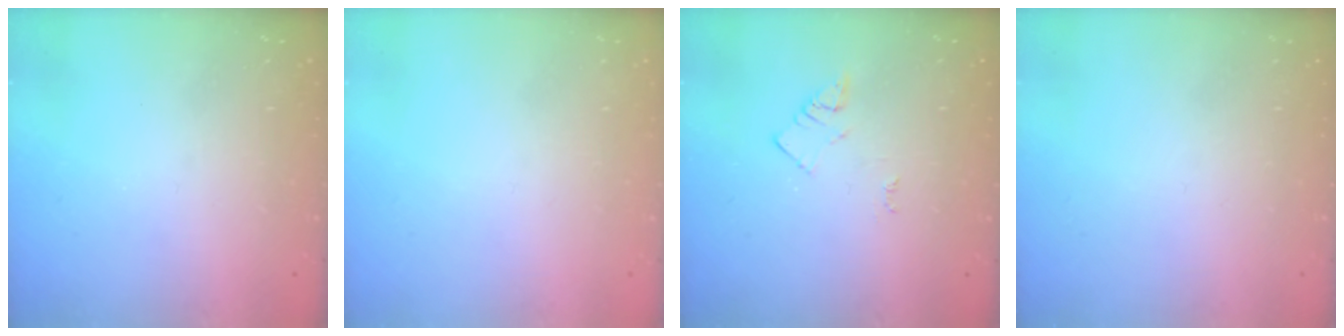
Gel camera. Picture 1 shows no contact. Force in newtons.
{"total": 1.5, "press": 1.5, "slide": 0.1}
{"total": 3.1, "press": 3.1, "slide": 0.4}
{"total": 1.5, "press": 1.5, "slide": 0.1}